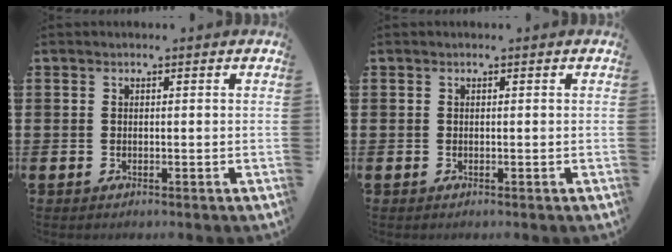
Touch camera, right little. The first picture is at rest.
{"total": 0.0}